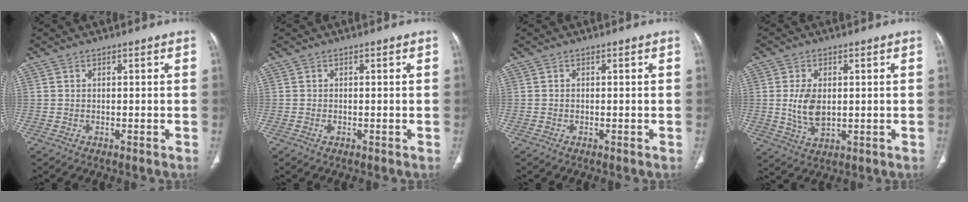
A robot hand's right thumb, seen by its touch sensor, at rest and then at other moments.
{"total": 0.5, "force": [-0.2, 0.4, 0.3], "torque": [-0.005, 0.003, -0.003]}
{"total": 0.0}
{"total": 7.2, "force": [0.4, 4.3, 5.8], "torque": [-0.109, -0.008, 0.014]}